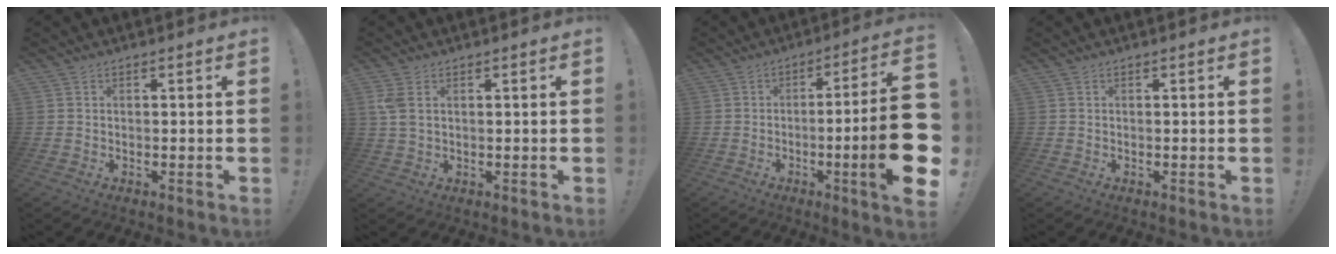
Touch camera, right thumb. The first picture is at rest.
{"total": 4.4, "force": [1.4, 2.4, 3.4], "torque": [-0.080, -0.003, 0.025]}
{"total": 20.1, "force": [-3.8, 1.3, 19.7], "torque": [-0.312, 0.001, -0.058]}
{"total": 0.0}